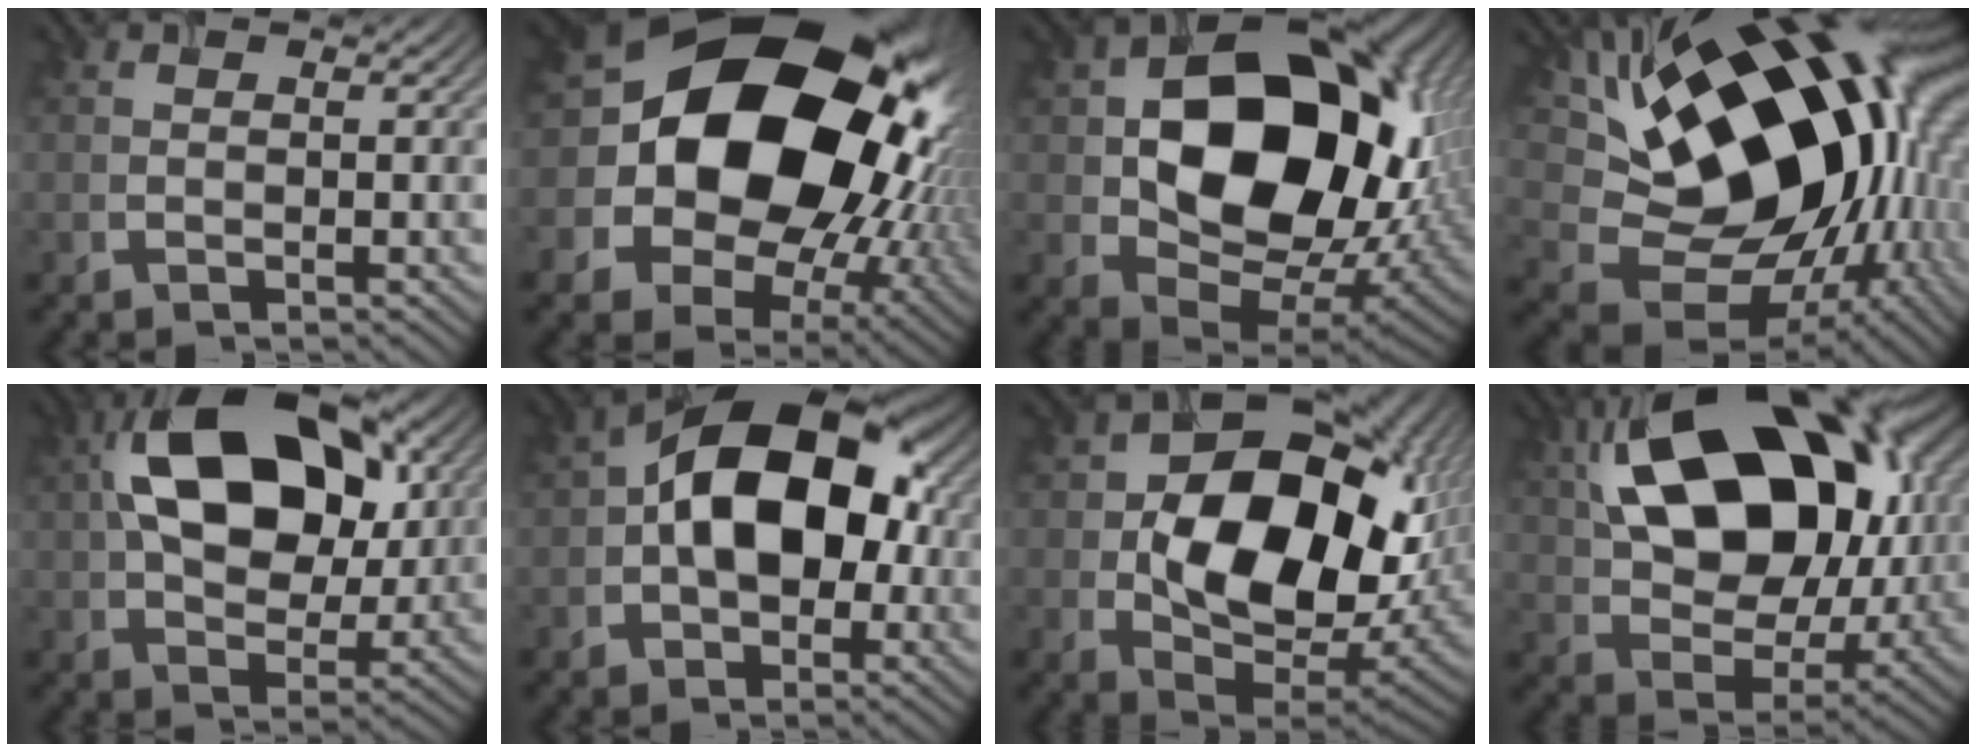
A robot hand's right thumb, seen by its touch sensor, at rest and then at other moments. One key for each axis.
{"total": 22.2, "fx": 3.3, "fy": 17.3, "fz": 13.5, "tx": -0.291, "ty": -0.020, "tz": 0.091}
{"total": 18.1, "fx": 2.0, "fy": 13.2, "fz": 12.2, "tx": -0.192, "ty": -0.032, "tz": 0.060}
{"total": 21.8, "fx": 4.2, "fy": 13.8, "fz": 16.4, "tx": -0.306, "ty": -0.004, "tz": 0.086}
{"total": 16.1, "fx": 4.0, "fy": 9.9, "fz": 12.0, "tx": -0.209, "ty": 0.030, "tz": 0.052}
{"total": 14.3, "fx": 0.8, "fy": 9.2, "fz": 11.0, "tx": -0.160, "ty": 0.025, "tz": 0.005}
{"total": 17.3, "fx": 1.1, "fy": 11.9, "fz": 12.5, "tx": -0.196, "ty": -0.029, "tz": 0.033}
{"total": 19.5, "fx": 5.8, "fy": 12.4, "fz": 13.8, "tx": -0.260, "ty": 0.017, "tz": 0.106}